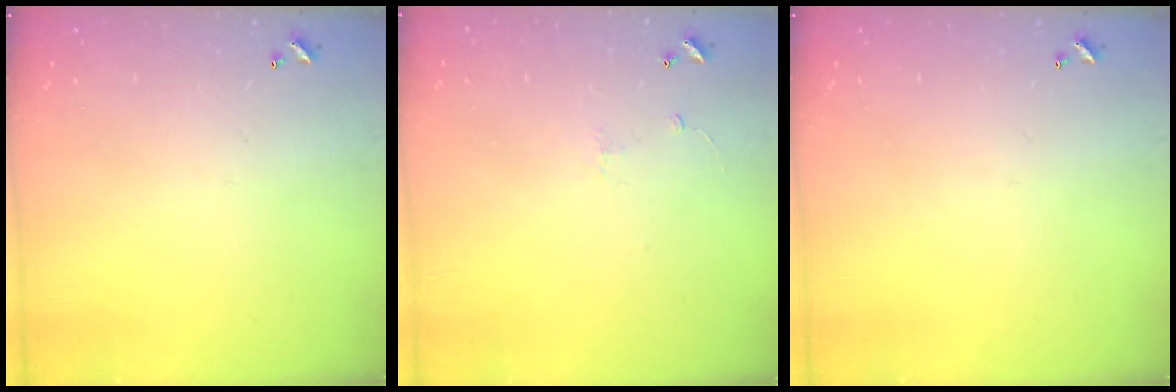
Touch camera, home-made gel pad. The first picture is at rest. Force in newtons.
{"total": 0.7, "press": 0.2, "slide": 0.7}
{"total": 0.0}